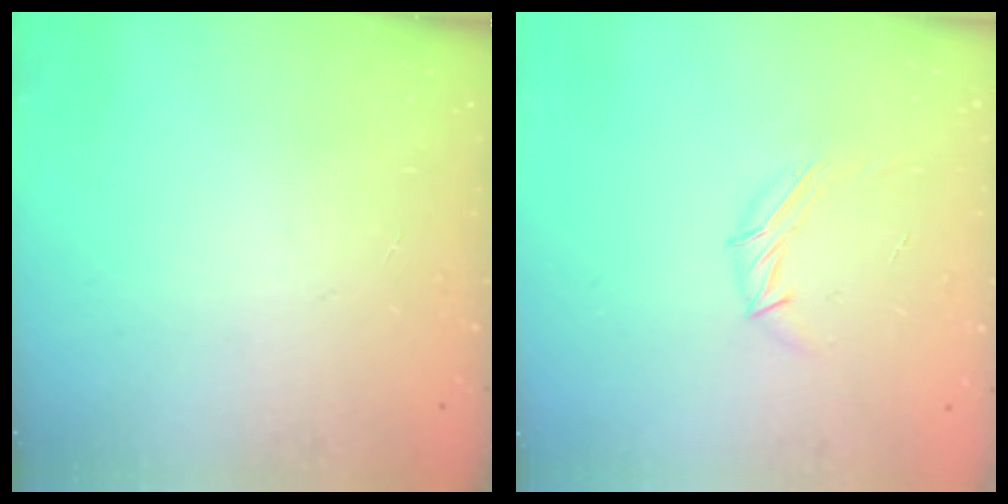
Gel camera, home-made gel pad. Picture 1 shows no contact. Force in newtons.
{"total": 6.0, "press": 6.0, "slide": 0.4}